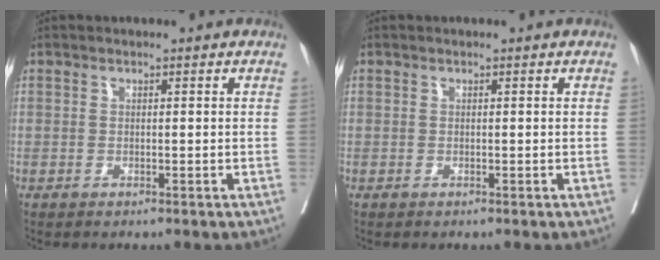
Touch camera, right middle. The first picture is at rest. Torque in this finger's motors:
{"motor_torque": [0.01, -0.02, 0.00, 0.00]}